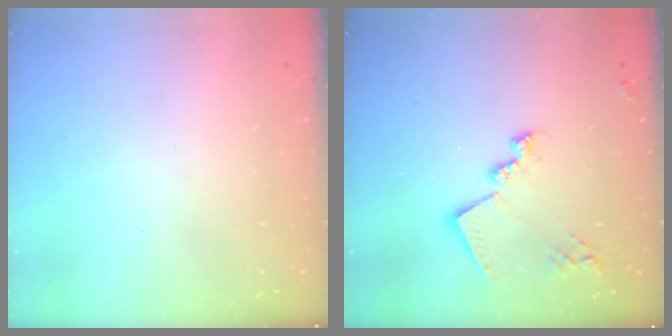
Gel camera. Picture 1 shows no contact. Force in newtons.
{"total": 14.3, "press": 14.3, "slide": 1.1}